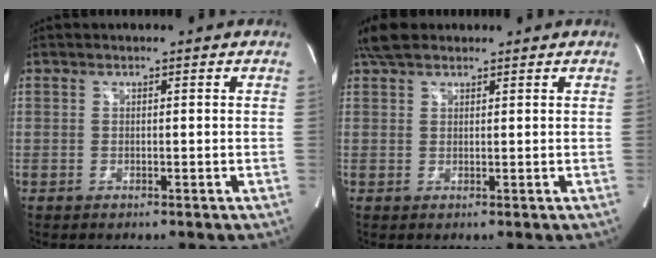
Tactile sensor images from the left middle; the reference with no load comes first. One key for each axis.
{"total": 3.9, "fx": 3.2, "fy": 1.7, "fz": 1.6, "tx": -0.040, "ty": 0.020, "tz": 0.061}